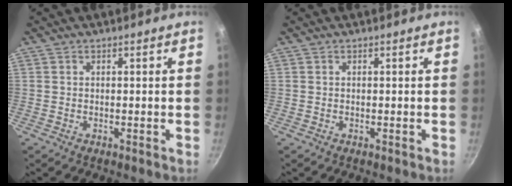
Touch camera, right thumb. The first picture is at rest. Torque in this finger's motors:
{"motor_torque": [0.09, -0.39, 0.35, 0.20, 0.02]}